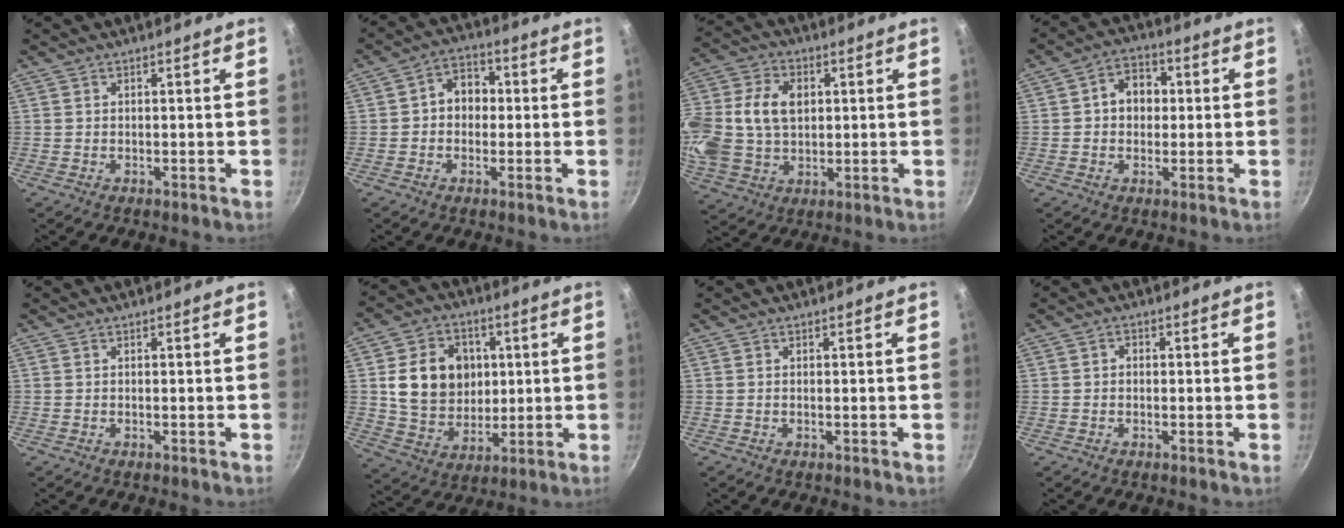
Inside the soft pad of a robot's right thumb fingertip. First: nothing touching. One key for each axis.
{"total": 6.7, "fx": 0.1, "fy": 5.4, "fz": 3.9, "tx": -0.020, "ty": 0.017, "tz": -0.010}
{"total": 20.6, "fx": 2.9, "fy": 15.2, "fz": 13.5, "tx": -0.299, "ty": 0.027, "tz": 0.055}
{"total": 7.1, "fx": 0.7, "fy": 5.7, "fz": 4.3, "tx": -0.031, "ty": 0.011, "tz": 0.000}
{"total": 0.0}
{"total": 15.3, "fx": 2.4, "fy": 12.8, "fz": 8.2, "tx": -0.114, "ty": 0.001, "tz": 0.050}
{"total": 0.0}
{"total": 1.3, "fx": -0.1, "fy": 1.1, "fz": 0.7, "tx": -0.011, "ty": 0.006, "tz": -0.004}